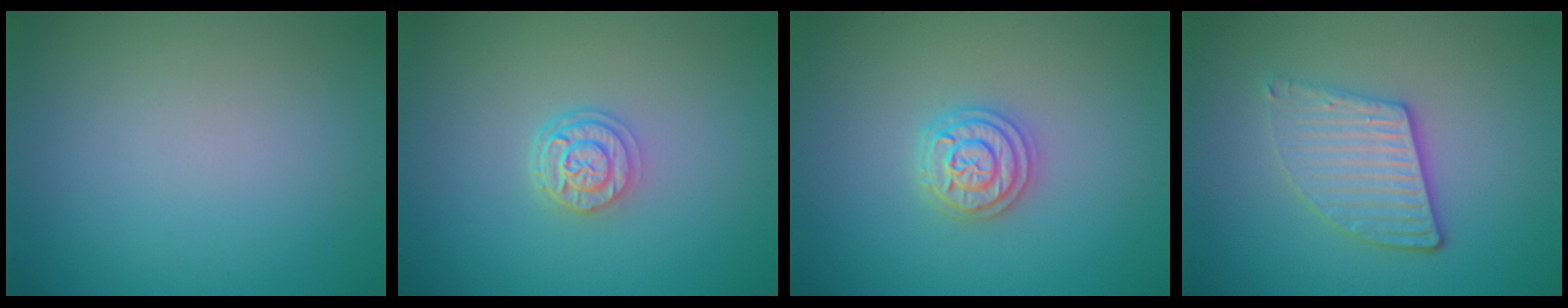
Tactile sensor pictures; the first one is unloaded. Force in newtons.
{"total": 2.6, "press": 2.1, "slide": 1.5}
{"total": 3.4, "press": 3.3, "slide": 0.5}
{"total": 3.8, "press": 3.2, "slide": 2.0}